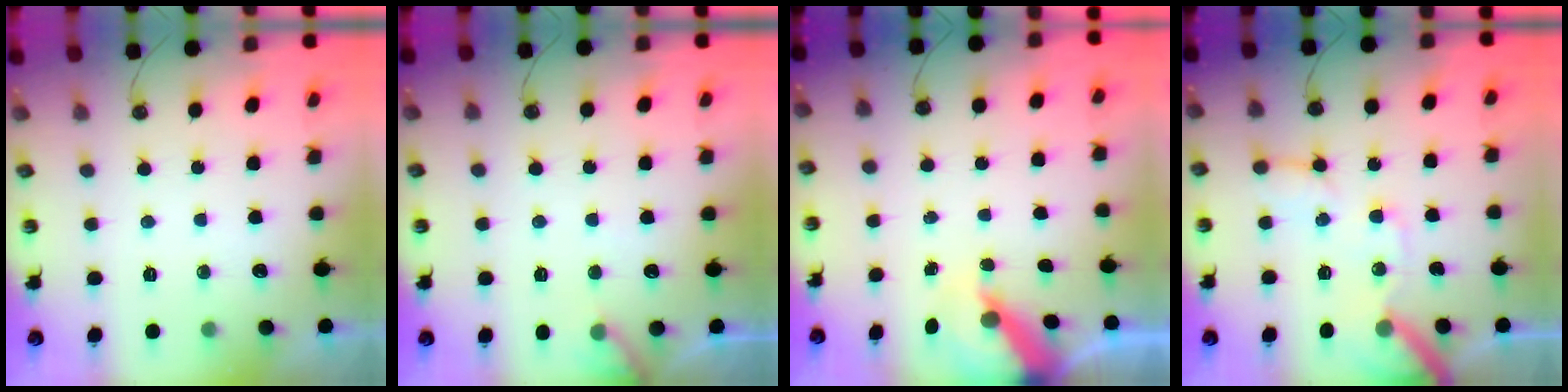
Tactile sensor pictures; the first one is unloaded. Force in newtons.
{"total": 7.3, "press": 7.3, "slide": 0.4}
{"total": 6.5, "press": 6.5, "slide": 0.5}
{"total": 12.8, "press": 12.7, "slide": 1.6}